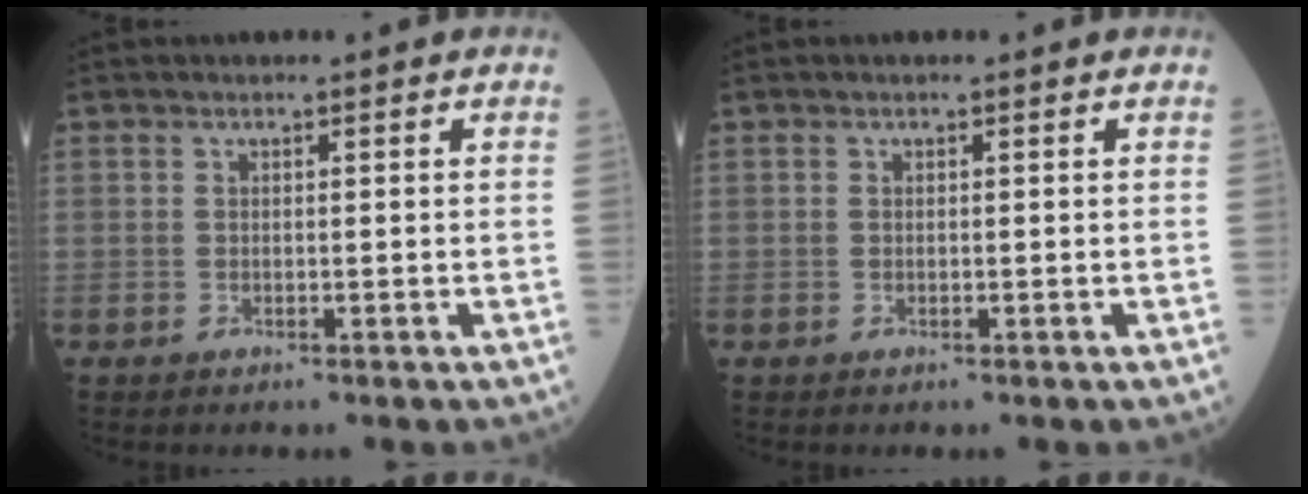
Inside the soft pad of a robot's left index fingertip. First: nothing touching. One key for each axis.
{"total": 0.0}